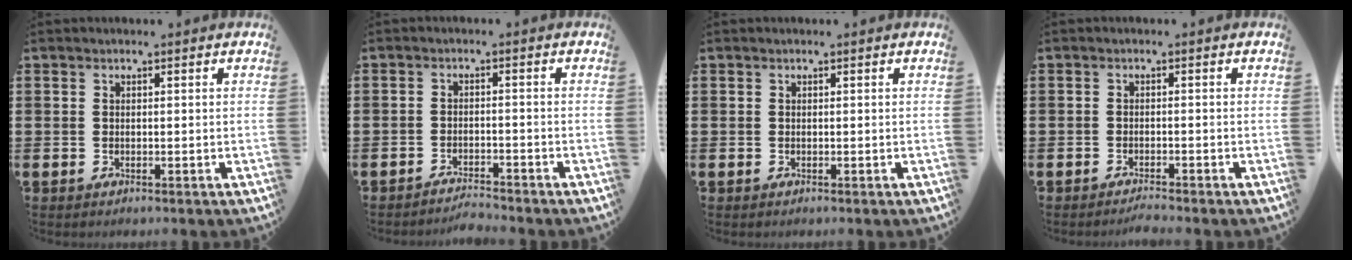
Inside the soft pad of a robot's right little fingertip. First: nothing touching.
{"total": 2.2, "force": [-2.2, -0.1, 0.0], "torque": [-0.006, 0.003, -0.046]}
{"total": 0.0}
{"total": 1.2, "force": [-1.1, -0.1, 0.2], "torque": [-0.006, -0.001, -0.023]}